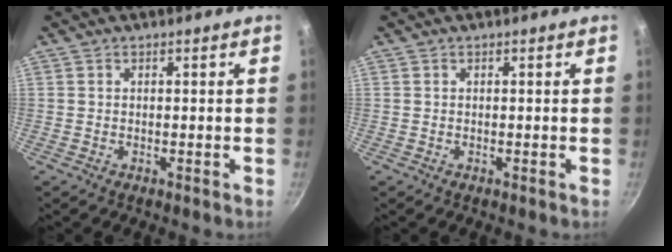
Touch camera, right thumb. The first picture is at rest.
{"total": 0.0}